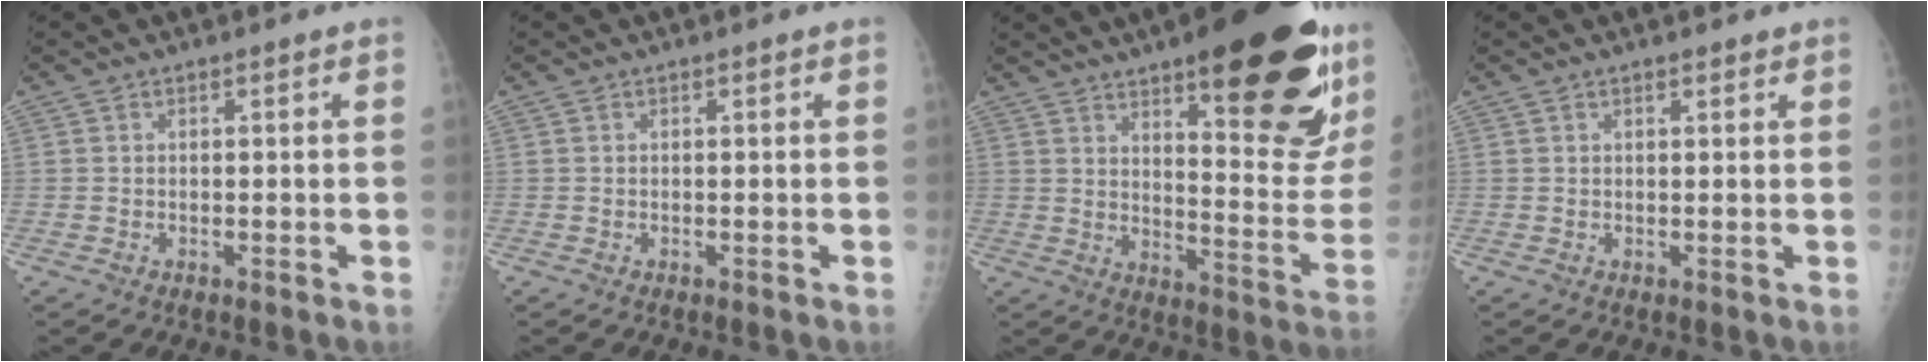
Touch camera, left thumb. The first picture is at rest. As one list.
[{"total": 0.0}, {"total": 27.7, "force": [15.5, 7.6, 21.7], "torque": [-0.237, -0.069, 0.219]}, {"total": 1.1, "force": [0.8, 0.3, 0.6], "torque": [-0.008, -0.004, 0.013]}]